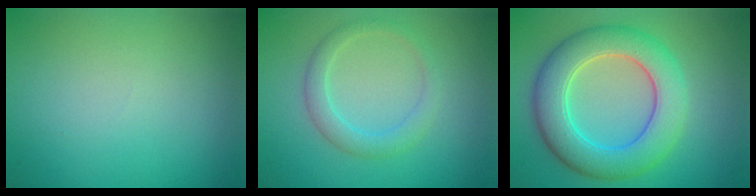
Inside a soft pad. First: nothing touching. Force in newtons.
{"total": 2.3, "press": 2.3, "slide": 0.1}
{"total": 7.6, "press": 7.6, "slide": 0.5}